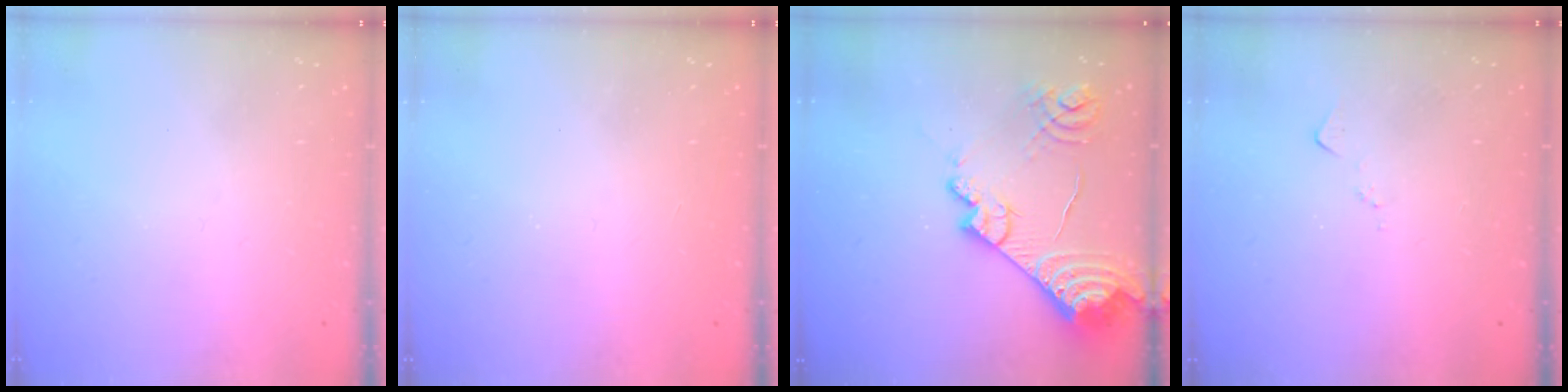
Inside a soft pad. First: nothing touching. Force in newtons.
{"total": 1.0, "press": 1.0, "slide": 0.1}
{"total": 17.1, "press": 17.1, "slide": 1.6}
{"total": 6.0, "press": 5.9, "slide": 0.7}